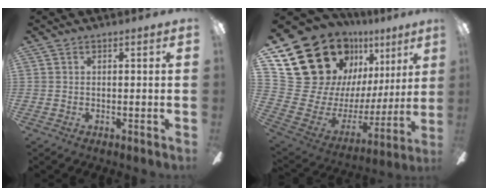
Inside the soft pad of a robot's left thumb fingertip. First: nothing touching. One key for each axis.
{"total": 26.6, "fx": 15.0, "fy": 17.9, "fz": 12.8, "tx": -0.230, "ty": -0.112, "tz": 0.315}